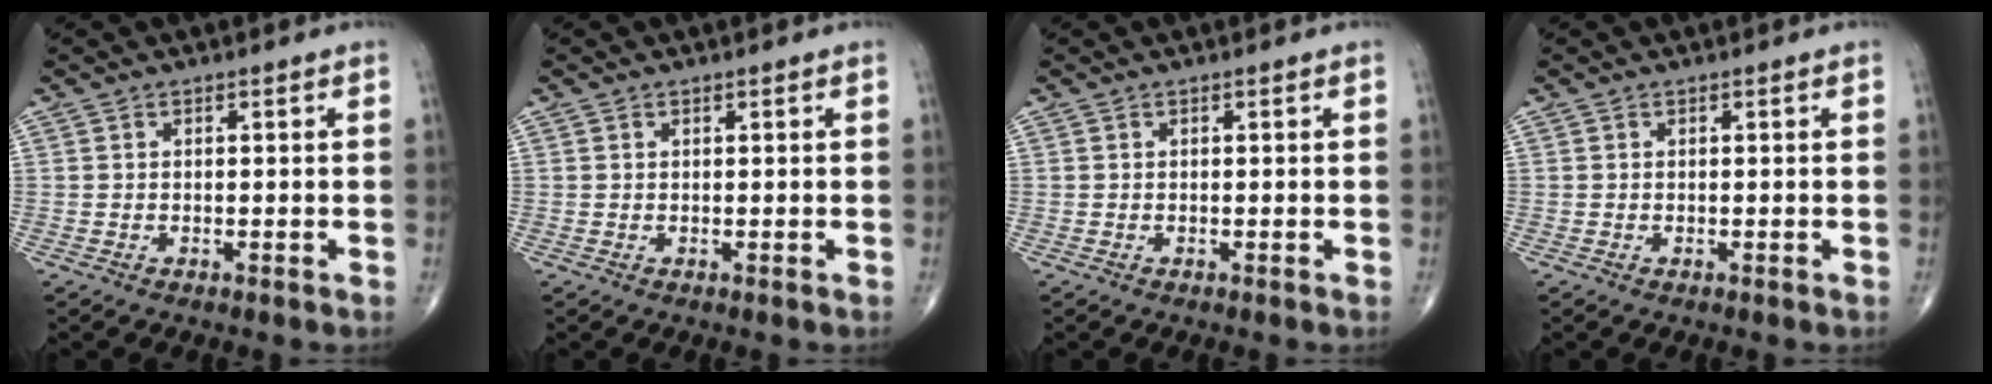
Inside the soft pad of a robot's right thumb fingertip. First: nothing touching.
{"total": 0.0}
{"total": 0.0}
{"total": 0.0}